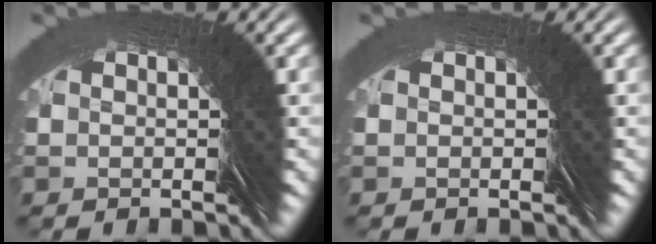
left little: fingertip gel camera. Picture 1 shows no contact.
{"total": 0.0}